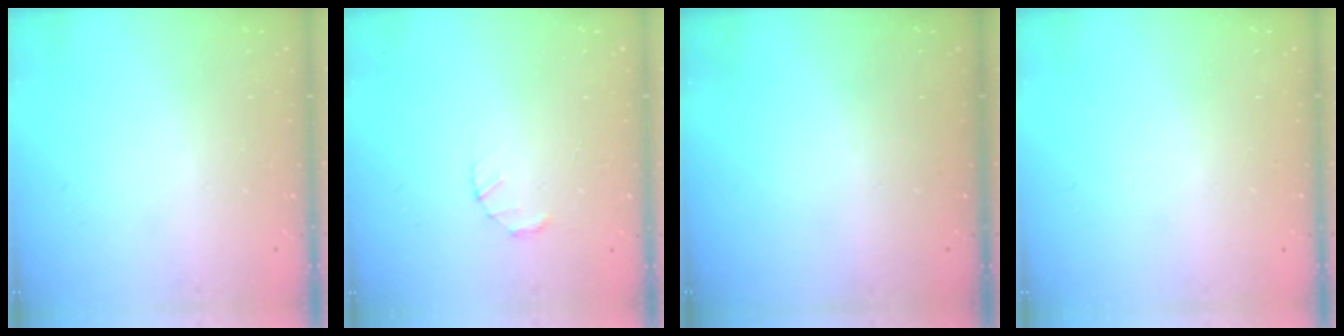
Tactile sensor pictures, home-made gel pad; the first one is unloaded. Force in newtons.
{"total": 1.5, "press": 1.5, "slide": 0.3}
{"total": 0.0}
{"total": 0.0}